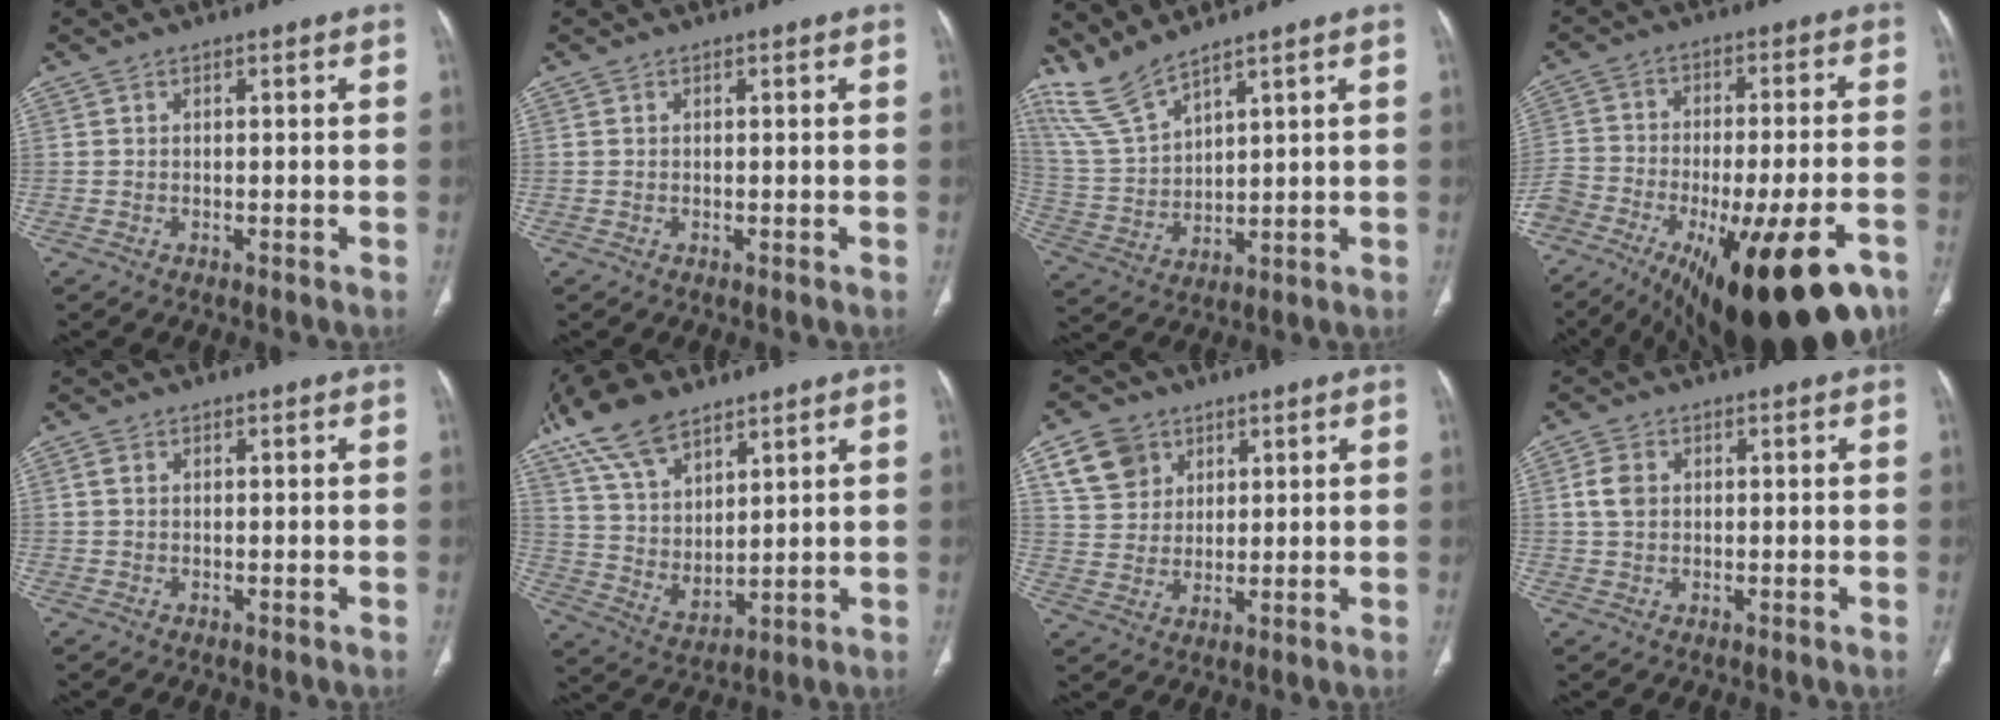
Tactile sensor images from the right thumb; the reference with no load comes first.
{"total": 0.0}
{"total": 8.4, "force": [7.5, 1.3, 3.5], "torque": [-0.083, -0.037, 0.175]}
{"total": 31.9, "force": [-17.7, 11.7, 23.9], "torque": [-0.393, 0.022, -0.270]}
{"total": 1.0, "force": [0.2, 0.7, 0.6], "torque": [-0.016, 0.002, 0.005]}
{"total": 14.4, "force": [9.6, 6.9, 8.1], "torque": [-0.135, -0.032, 0.193]}
{"total": 8.4, "force": [4.2, 6.7, 2.9], "torque": [-0.033, -0.011, 0.085]}
{"total": 3.6, "force": [0.5, 2.8, 2.2], "torque": [-0.042, 0.005, 0.008]}